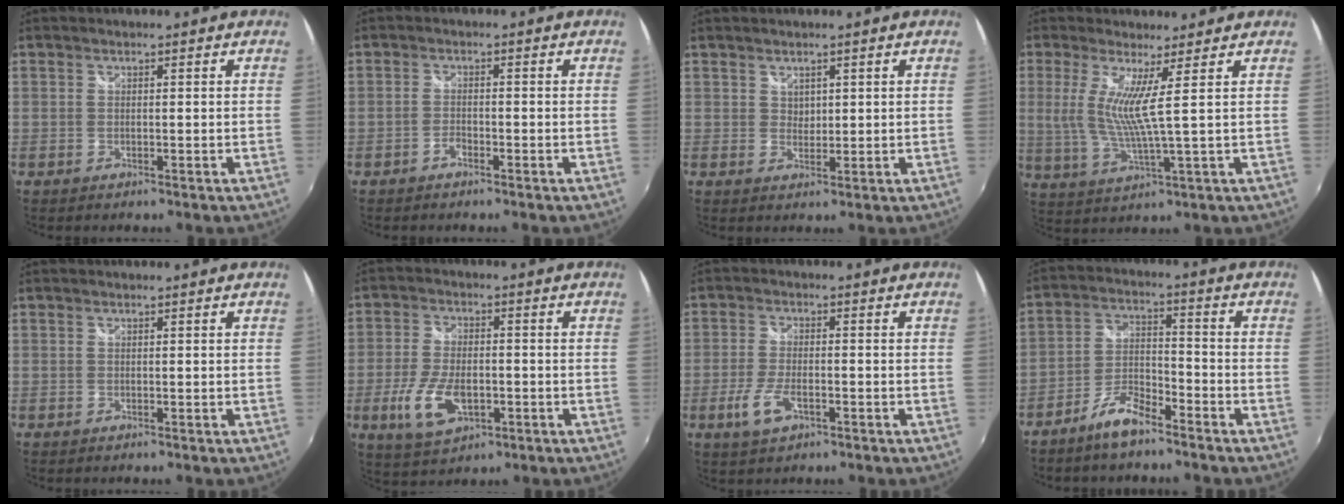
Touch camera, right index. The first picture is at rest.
{"total": 1.6, "force": [-1.2, 0.7, 0.8], "torque": [-0.022, 0.001, -0.025]}
{"total": 1.5, "force": [1.0, 1.1, 0.2], "torque": [0.002, 0.001, 0.017]}
{"total": 6.9, "force": [2.0, -0.6, 6.6], "torque": [-0.132, -0.019, 0.041]}
{"total": 0.0}
{"total": 10.3, "force": [-3.3, 5.4, 8.1], "torque": [-0.178, -0.012, -0.056]}
{"total": 6.0, "force": [-2.7, 2.6, 4.7], "torque": [-0.111, -0.008, -0.050]}
{"total": 7.1, "force": [-5.9, 1.8, 3.7], "torque": [-0.086, 0.009, -0.110]}